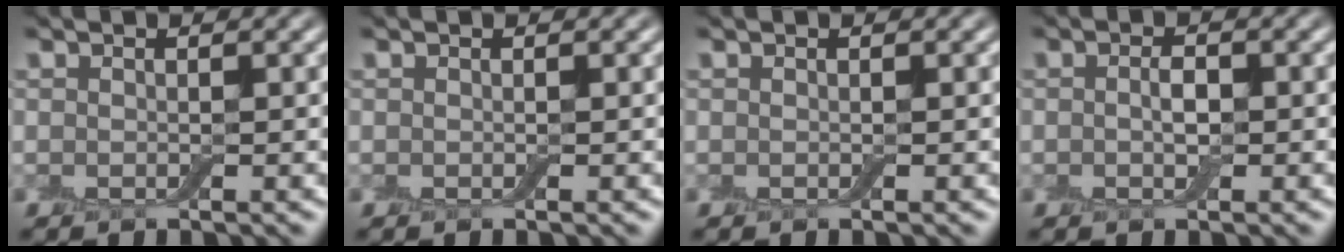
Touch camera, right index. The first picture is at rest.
{"total": 0.0}
{"total": 0.0}
{"total": 1.5, "force": [-0.1, 0.8, 1.3], "torque": [-0.024, 0.002, -0.003]}